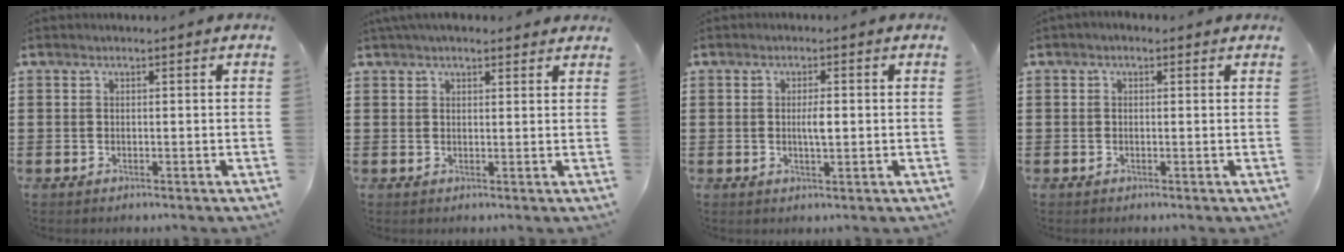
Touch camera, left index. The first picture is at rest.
{"total": 2.9, "force": [2.4, 1.1, 1.2], "torque": [-0.029, 0.004, 0.044]}
{"total": 2.7, "force": [0.0, 0.8, 2.6], "torque": [-0.050, 0.000, -0.001]}
{"total": 0.7, "force": [-0.3, 0.6, 0.3], "torque": [-0.008, 0.003, -0.007]}